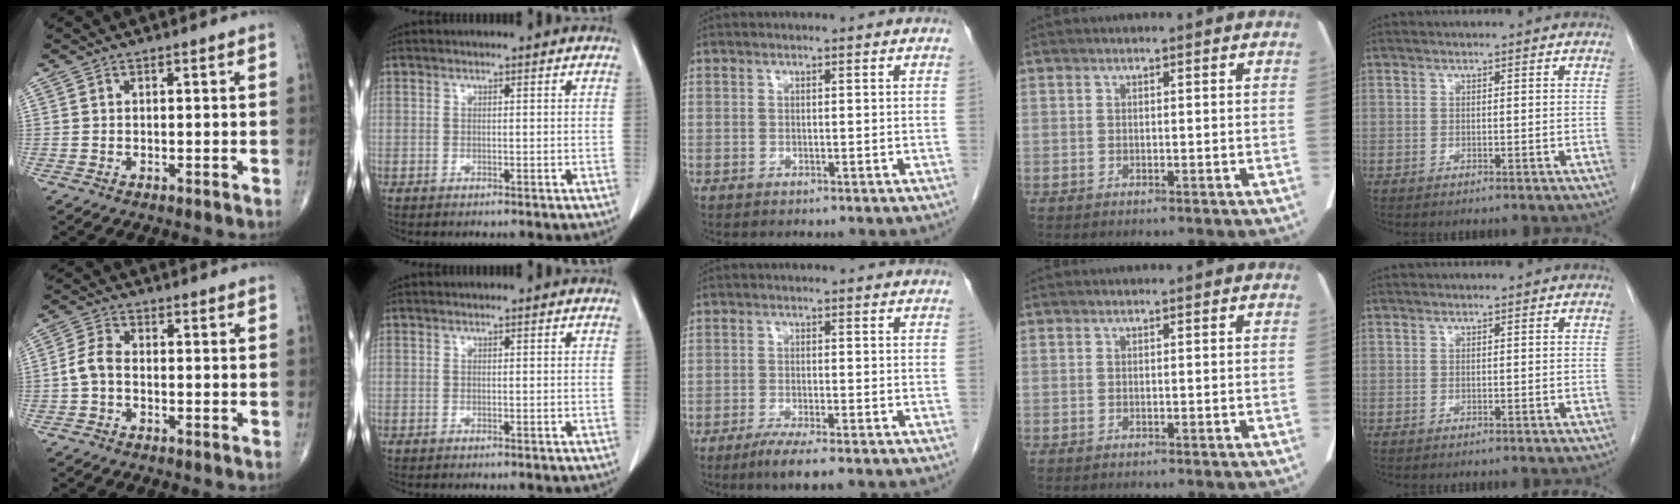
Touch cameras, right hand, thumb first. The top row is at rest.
{"thumb": {"total": 4.0, "force": [-0.9, 2.5, 2.9], "torque": [-0.061, 0.013, -0.027]}, "middle": {"total": 4.4, "force": [-3.1, 0.2, 3.2], "torque": [-0.056, -0.012, -0.054]}}